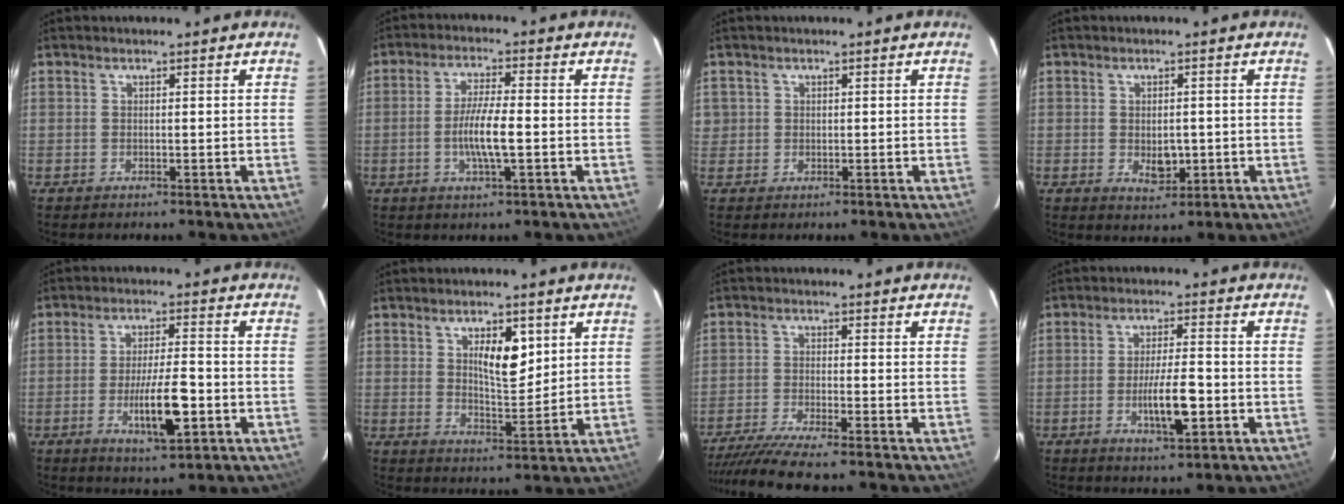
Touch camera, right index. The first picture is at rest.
{"total": 6.7, "force": [-1.4, 0.7, 6.5], "torque": [-0.123, -0.002, -0.029]}
{"total": 1.5, "force": [0.4, 1.5, 0.1], "torque": [0.010, 0.004, 0.003]}
{"total": 3.6, "force": [-0.6, 2.0, 2.9], "torque": [-0.045, -0.003, -0.001]}
{"total": 8.9, "force": [-2.8, 1.5, 8.3], "torque": [-0.141, -0.006, -0.046]}
{"total": 6.8, "force": [2.7, 2.5, 5.8], "torque": [-0.096, -0.003, 0.049]}
{"total": 9.3, "force": [-8.1, -0.8, 4.4], "torque": [-0.063, -0.025, -0.133]}
{"total": 7.0, "force": [-2.1, 1.1, 6.6], "torque": [-0.115, -0.005, -0.034]}